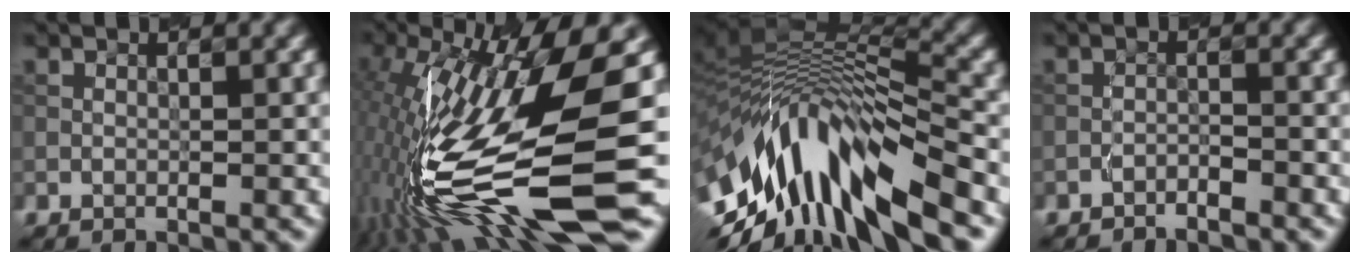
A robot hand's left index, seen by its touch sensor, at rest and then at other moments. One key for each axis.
{"total": 15.7, "fx": -3.9, "fy": 3.9, "fz": 14.7, "tx": -0.296, "ty": 0.007, "tz": -0.061}
{"total": 14.1, "fx": -5.1, "fy": 5.3, "fz": 12.0, "tx": -0.225, "ty": 0.015, "tz": -0.080}
{"total": 1.2, "fx": -1.2, "fy": 0.0, "fz": 0.1, "tx": 0.002, "ty": 0.005, "tz": -0.025}